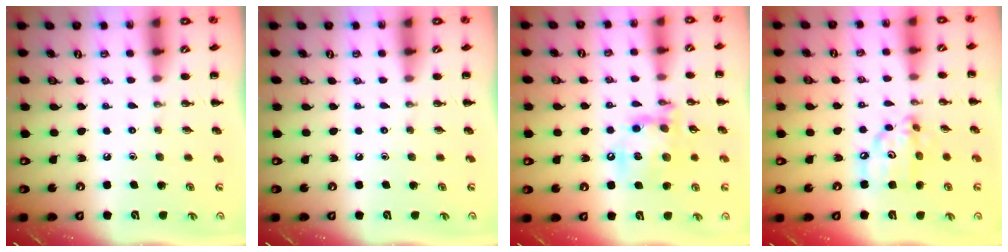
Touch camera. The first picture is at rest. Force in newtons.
{"total": 0.0}
{"total": 14.7, "press": 14.5, "slide": 2.3}
{"total": 9.8, "press": 9.7, "slide": 1.4}